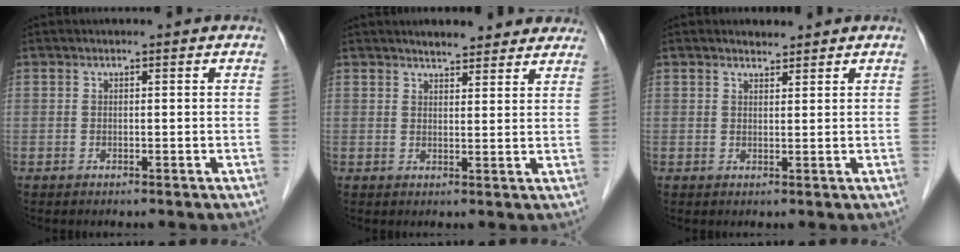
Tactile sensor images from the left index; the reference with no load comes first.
{"total": 7.1, "force": [6.4, 1.8, 2.6], "torque": [-0.026, 0.012, 0.077]}
{"total": 1.4, "force": [1.3, 0.4, 0.2], "torque": [-0.011, 0.000, 0.024]}